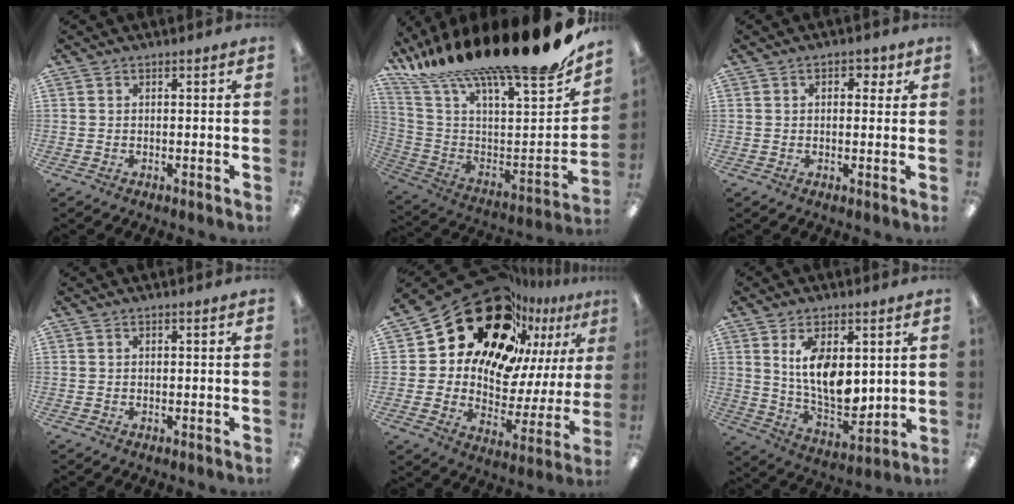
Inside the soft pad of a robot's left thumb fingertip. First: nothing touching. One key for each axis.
{"total": 21.8, "fx": 16.3, "fy": 3.1, "fz": 14.0, "tx": -0.183, "ty": -0.142, "tz": 0.266}
{"total": 3.1, "fx": 1.1, "fy": 1.9, "fz": 2.1, "tx": -0.019, "ty": -0.002, "tz": 0.013}
{"total": 0.0}
{"total": 25.6, "fx": 18.2, "fy": 13.9, "fz": 11.4, "tx": -0.180, "ty": -0.130, "tz": 0.325}
{"total": 11.5, "fx": 3.7, "fy": 6.5, "fz": 8.8, "tx": -0.149, "ty": -0.023, "tz": 0.065}